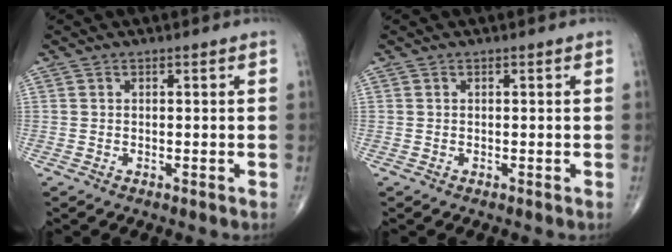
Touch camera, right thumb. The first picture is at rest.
{"total": 0.0}